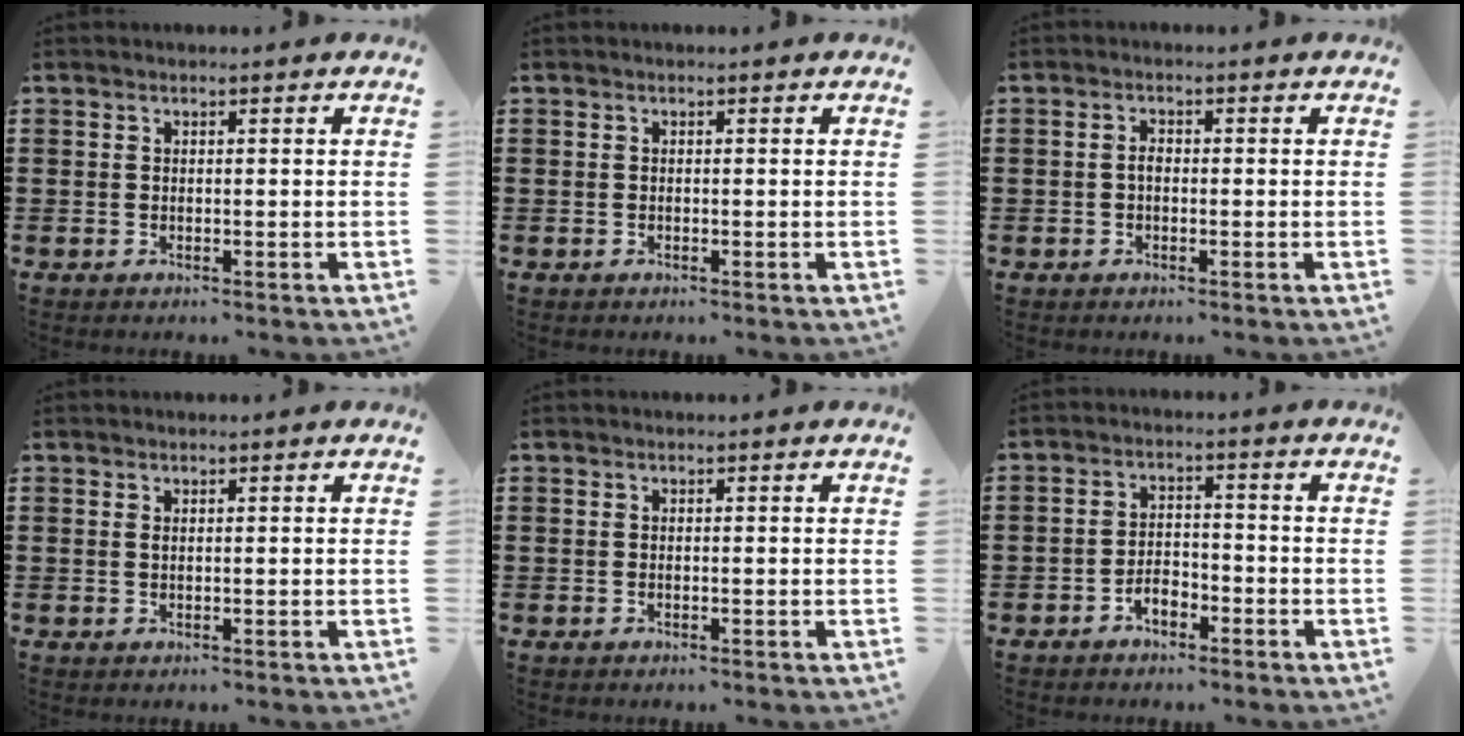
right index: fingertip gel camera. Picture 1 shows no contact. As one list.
[{"total": 0.0}, {"total": 1.5, "force": [-0.3, 0.8, 1.2], "torque": [-0.031, -0.002, -0.009]}, {"total": 0.5, "force": [0.3, 0.2, 0.4], "torque": [-0.009, 0.000, 0.006]}, {"total": 0.0}, {"total": 3.1, "force": [-2.3, 1.5, 1.5], "torque": [-0.032, 0.007, -0.046]}]